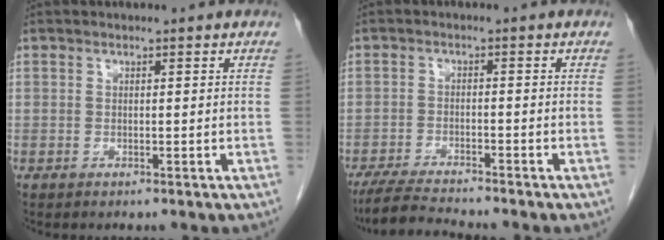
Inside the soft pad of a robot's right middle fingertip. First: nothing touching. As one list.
[{"total": 6.7, "force": [-6.1, -0.5, 2.7], "torque": [-0.047, -0.023, -0.106]}]